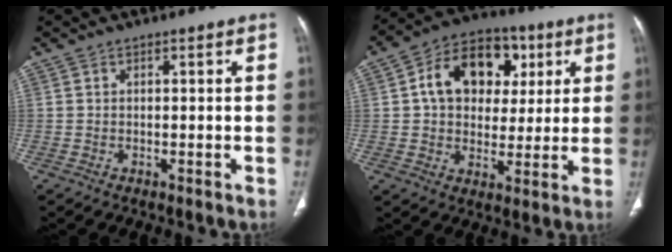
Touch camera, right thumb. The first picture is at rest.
{"total": 15.8, "force": [4.2, 11.8, 9.6], "torque": [-0.115, 0.009, 0.061]}